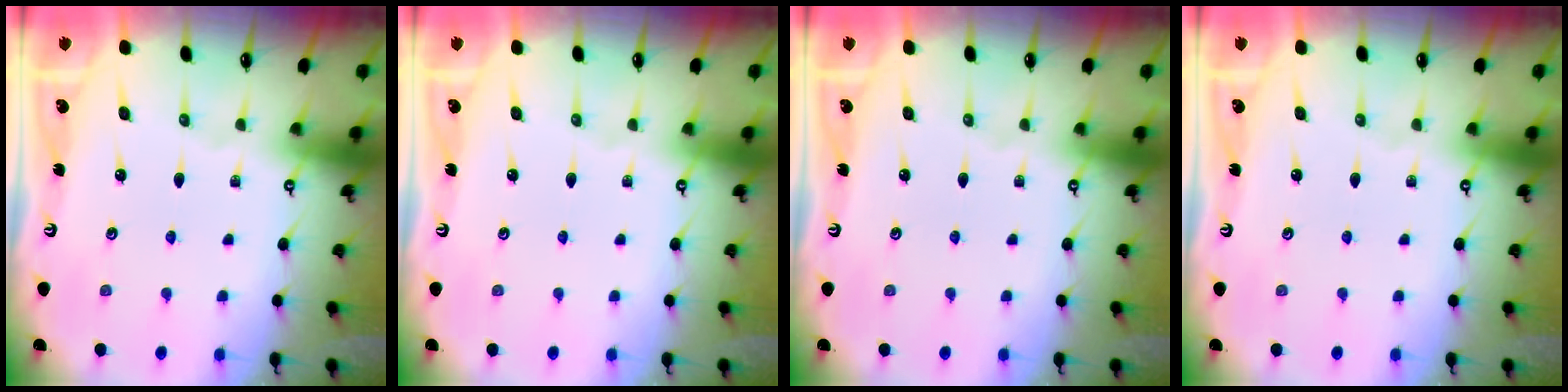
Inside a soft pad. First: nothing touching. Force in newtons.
{"total": 0.0}
{"total": 0.0}
{"total": 0.0}